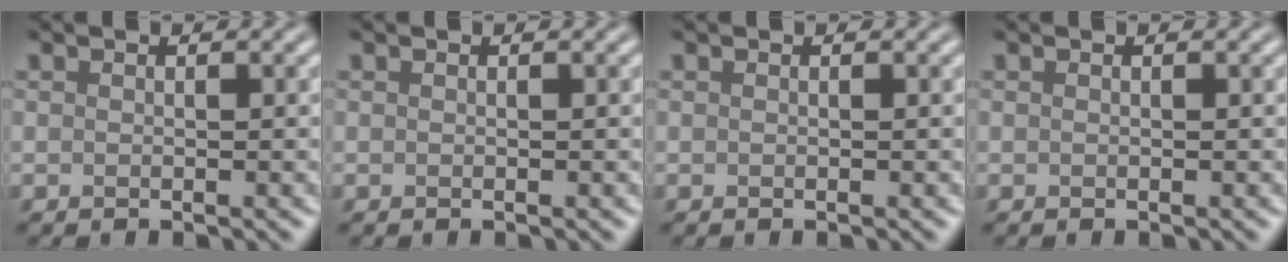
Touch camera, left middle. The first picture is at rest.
{"total": 0.0}
{"total": 0.0}
{"total": 0.0}